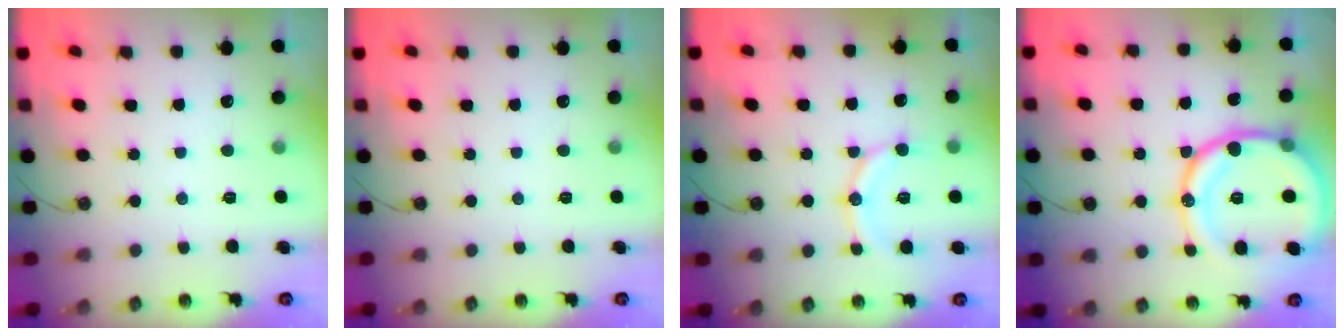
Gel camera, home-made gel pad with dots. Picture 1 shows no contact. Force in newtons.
{"total": 0.0}
{"total": 12.3, "press": 12.0, "slide": 2.7}
{"total": 19.9, "press": 19.8, "slide": 2.3}